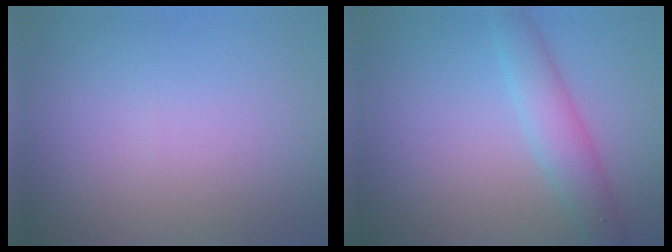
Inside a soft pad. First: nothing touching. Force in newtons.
{"total": 3.7, "press": 3.7, "slide": 0.1}